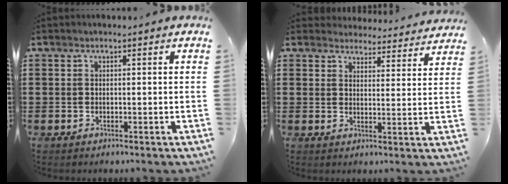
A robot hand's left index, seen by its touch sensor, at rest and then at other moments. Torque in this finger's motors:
{"motor_torque": [0.05, -0.03, 0.07, -0.04]}